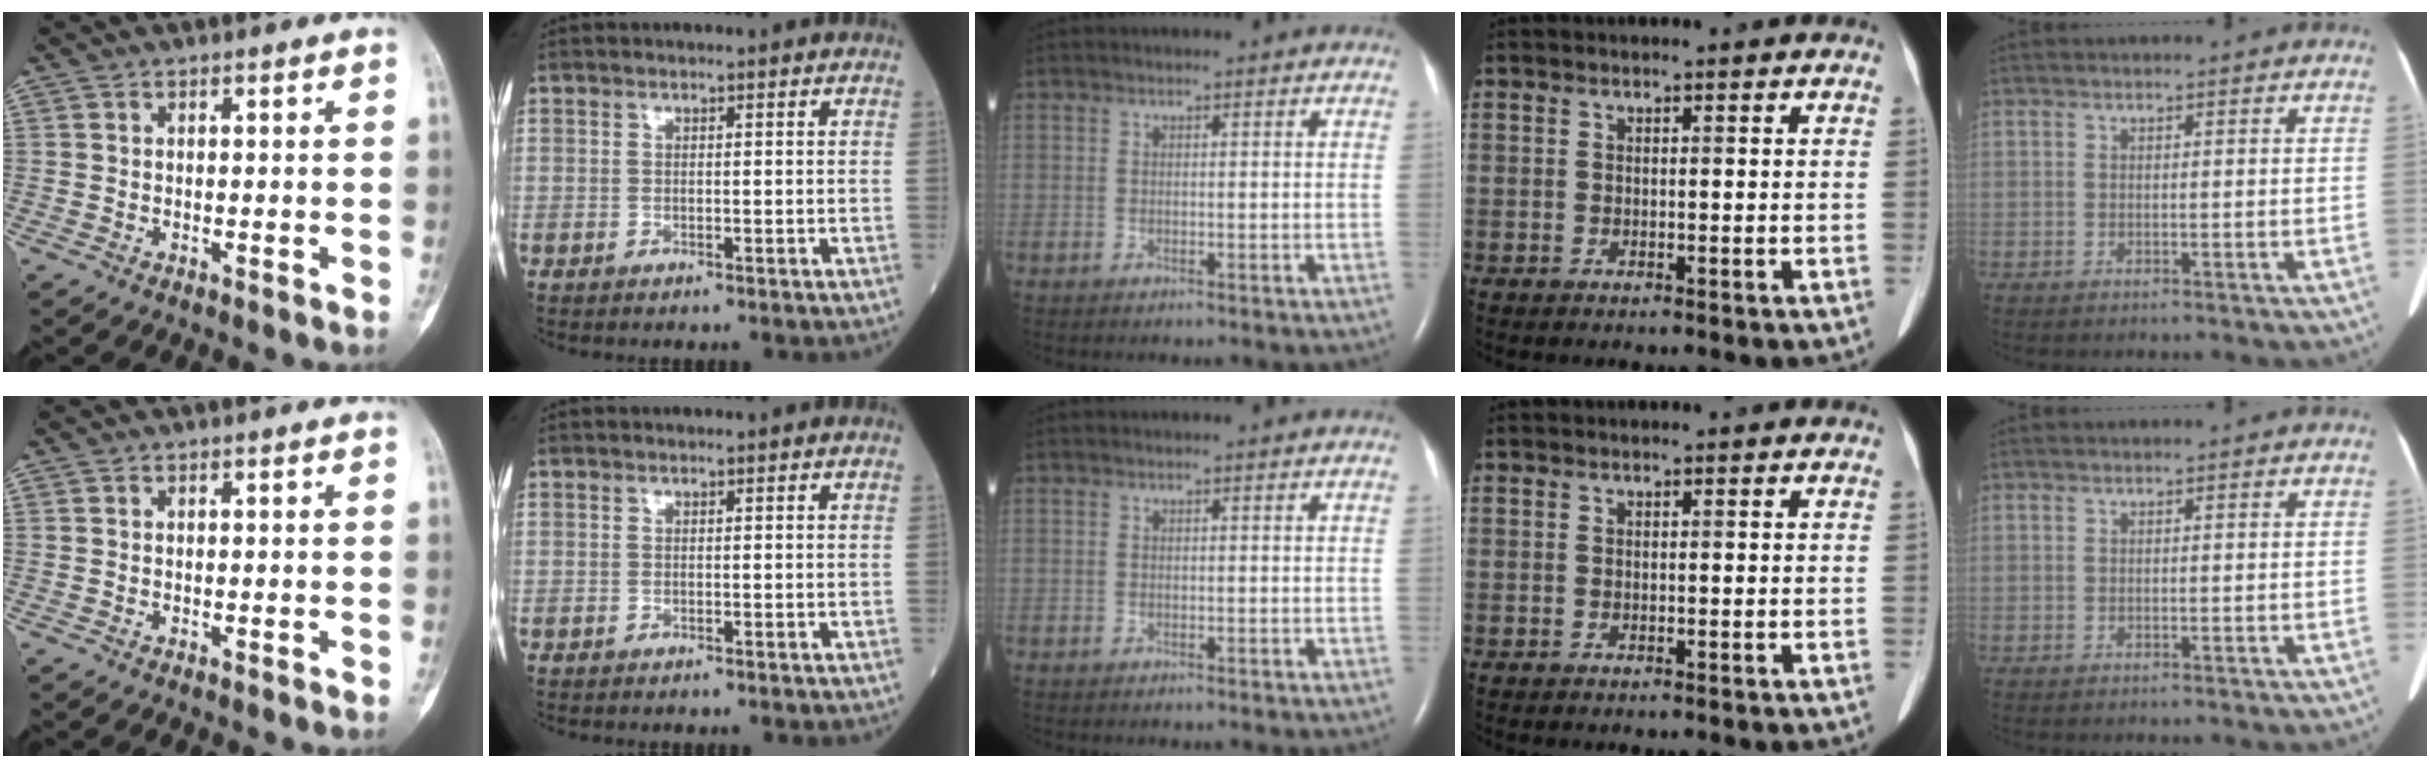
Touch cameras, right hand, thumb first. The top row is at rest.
{}